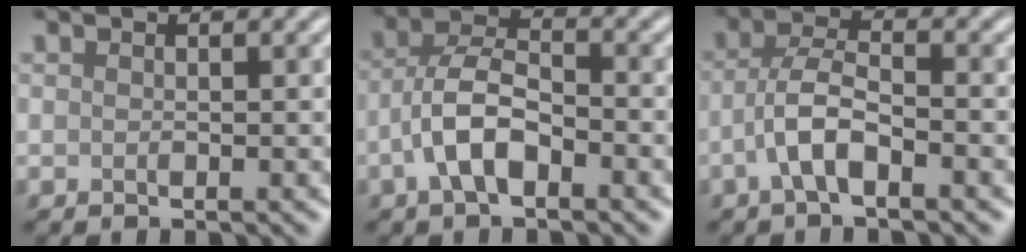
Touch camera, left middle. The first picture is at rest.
{"total": 5.0, "force": [-2.1, 2.3, 3.9], "torque": [-0.075, 0.011, -0.047]}
{"total": 4.0, "force": [-1.7, 1.4, 3.3], "torque": [-0.067, 0.008, -0.041]}